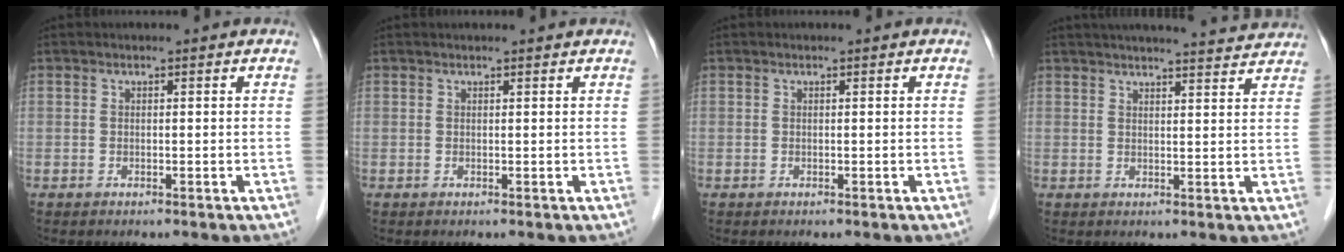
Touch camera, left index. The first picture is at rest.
{"total": 1.7, "force": [1.6, 0.1, 0.6], "torque": [-0.010, 0.013, 0.018]}
{"total": 0.0}
{"total": 12.7, "force": [12.1, 0.9, 3.8], "torque": [-0.044, 0.008, 0.138]}